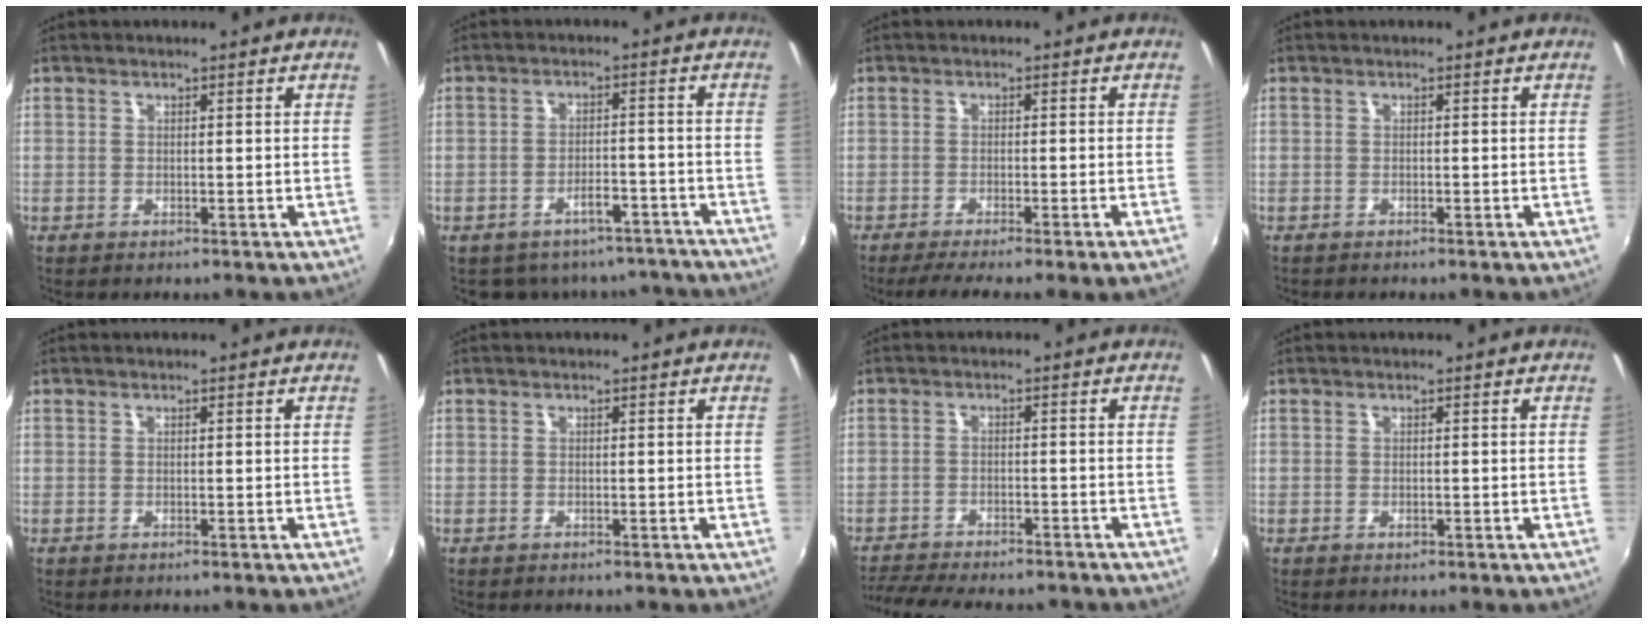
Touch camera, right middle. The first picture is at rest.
{"total": 11.5, "force": [-10.0, 4.9, 2.8], "torque": [-0.051, 0.023, -0.111]}
{"total": 6.2, "force": [-4.8, -1.3, 3.6], "torque": [-0.070, -0.013, -0.073]}
{"total": 0.7, "force": [-0.6, 0.1, 0.1], "torque": [-0.005, -0.001, -0.010]}
{"total": 0.0}
{"total": 0.0}
{"total": 12.8, "force": [-11.3, 2.6, 5.5], "torque": [-0.126, -0.022, -0.169]}
{"total": 0.5, "force": [-0.3, 0.3, 0.3], "torque": [-0.003, -0.001, -0.004]}